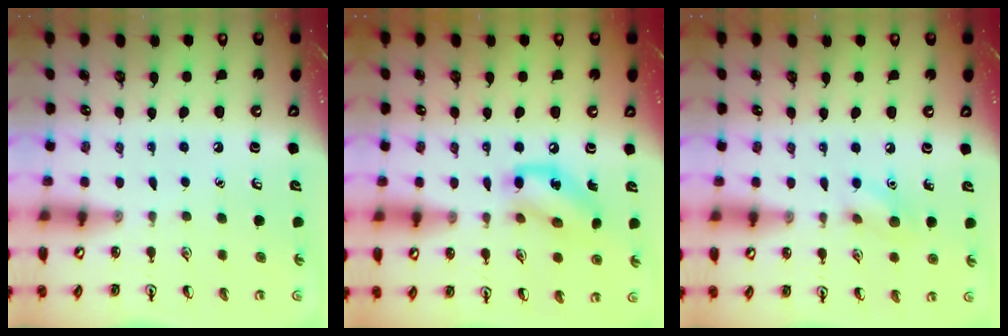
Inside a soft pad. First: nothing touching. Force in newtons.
{"total": 12.0, "press": 11.8, "slide": 1.8}
{"total": 7.4, "press": 7.1, "slide": 2.2}